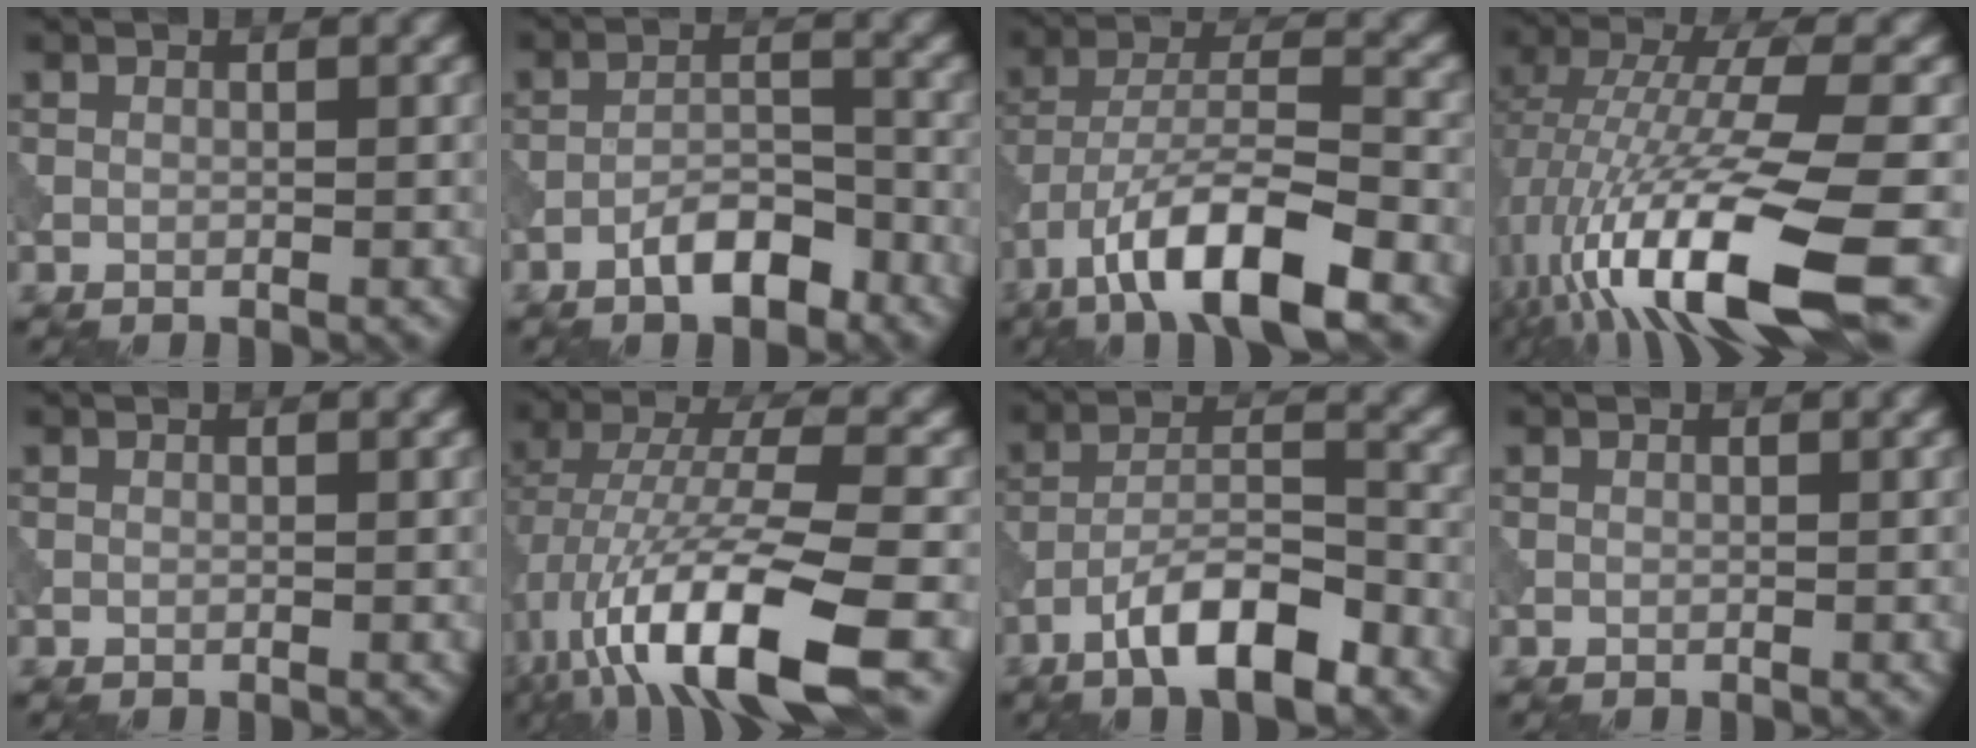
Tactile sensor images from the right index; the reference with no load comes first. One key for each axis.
{"total": 4.3, "fx": -2.8, "fy": 1.5, "fz": 2.9, "tx": -0.043, "ty": 0.013, "tz": -0.053}
{"total": 10.5, "fx": -6.2, "fy": 3.0, "fz": 7.9, "tx": -0.132, "ty": 0.010, "tz": -0.115}
{"total": 15.2, "fx": -4.9, "fy": 4.1, "fz": 13.8, "tx": -0.262, "ty": -0.007, "tz": -0.075}
{"total": 0.0}
{"total": 14.0, "fx": -5.6, "fy": 4.6, "fz": 12.0, "tx": -0.224, "ty": -0.002, "tz": -0.096}
{"total": 7.4, "fx": -4.7, "fy": 2.2, "fz": 5.3, "tx": -0.085, "ty": 0.011, "tz": -0.085}
{"total": 0.0}